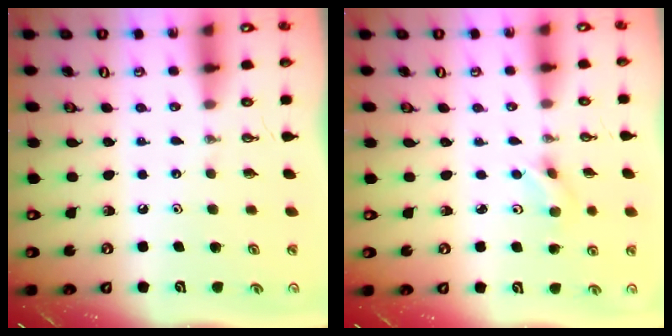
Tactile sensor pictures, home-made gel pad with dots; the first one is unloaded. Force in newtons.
{"total": 2.2, "press": 2.2, "slide": 0.1}